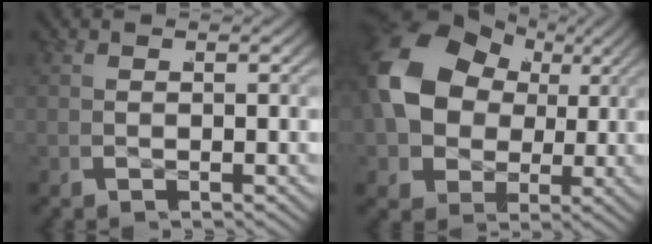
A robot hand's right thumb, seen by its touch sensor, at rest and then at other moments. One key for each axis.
{"total": 12.3, "fx": 1.7, "fy": 9.3, "fz": 7.9, "tx": -0.204, "ty": -0.040, "tz": 0.050}